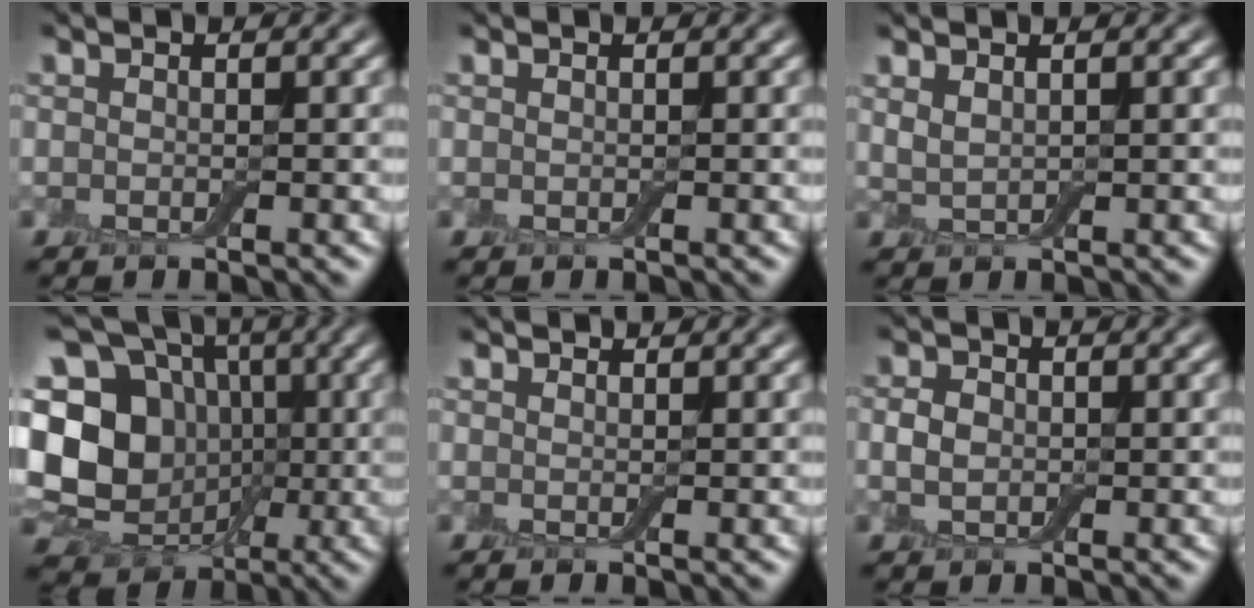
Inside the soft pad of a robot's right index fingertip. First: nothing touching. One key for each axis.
{"total": 0.0}
{"total": 1.3, "fx": 0.9, "fy": 0.4, "fz": 0.8, "tx": -0.020, "ty": 0.001, "tz": 0.023}
{"total": 16.1, "fx": -0.1, "fy": 13.8, "fz": 8.2, "tx": -0.204, "ty": 0.023, "tz": -0.017}
{"total": 0.5, "fx": 0.4, "fy": 0.1, "fz": 0.3, "tx": -0.005, "ty": 0.003, "tz": 0.007}
{"total": 1.8, "fx": -0.1, "fy": 1.4, "fz": 1.1, "tx": -0.024, "ty": 0.002, "tz": -0.007}